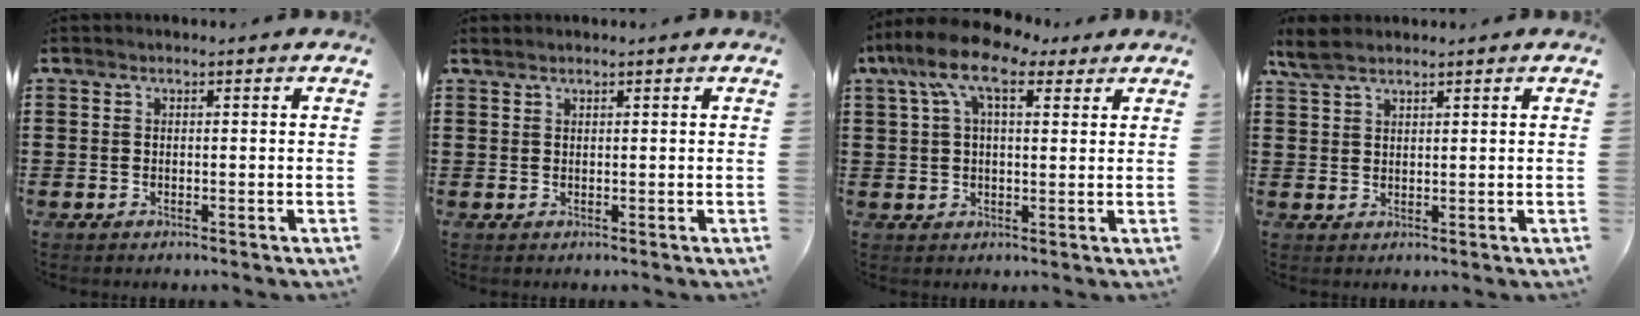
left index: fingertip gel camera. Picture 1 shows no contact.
{"total": 0.6, "force": [0.5, -0.1, 0.3], "torque": [-0.006, -0.001, 0.010]}
{"total": 9.6, "force": [5.2, 4.2, 6.8], "torque": [-0.148, 0.008, 0.093]}
{"total": 3.6, "force": [2.6, 1.2, 2.2], "torque": [-0.049, 0.004, 0.049]}